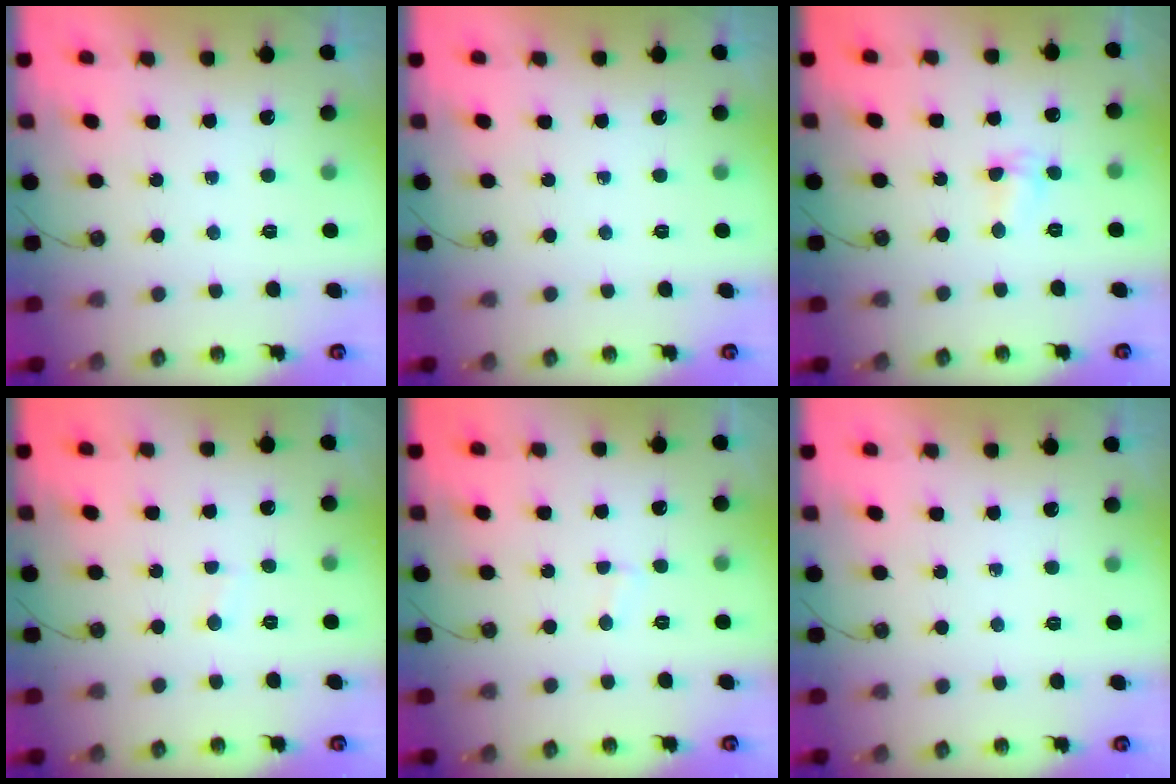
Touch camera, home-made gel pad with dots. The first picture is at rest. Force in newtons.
{"total": 0.0}
{"total": 5.8, "press": 4.7, "slide": 3.4}
{"total": 3.8, "press": 1.9, "slide": 3.3}
{"total": 2.0, "press": 2.0, "slide": 0.2}
{"total": 0.0}